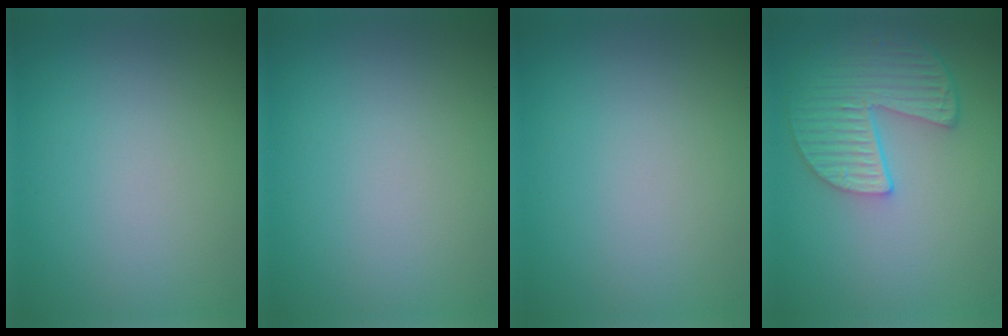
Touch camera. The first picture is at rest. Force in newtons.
{"total": 0.0}
{"total": 0.0}
{"total": 5.4, "press": 4.4, "slide": 3.2}